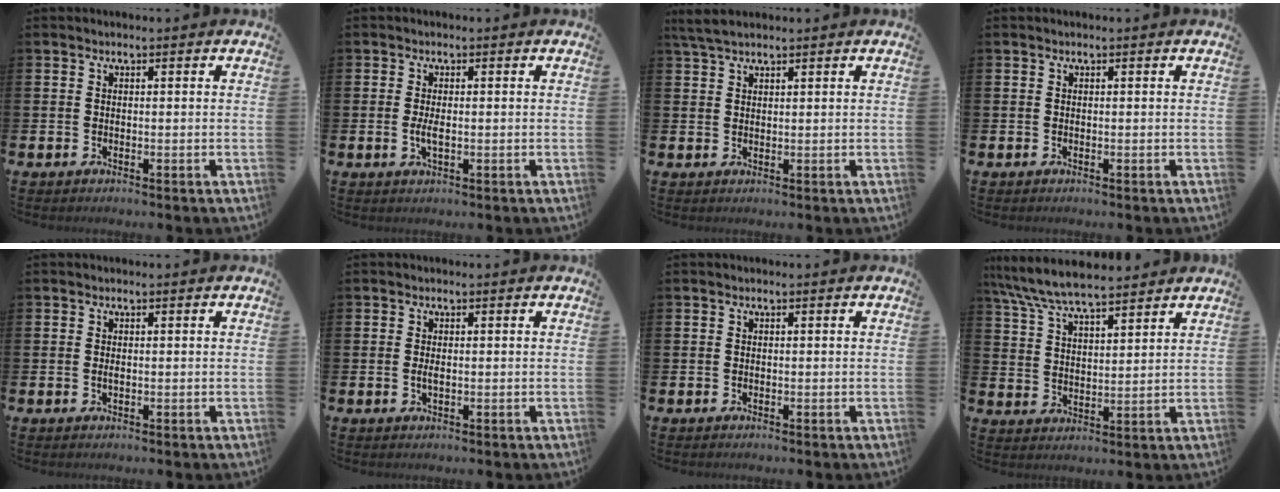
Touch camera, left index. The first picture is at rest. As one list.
[{"total": 2.1, "force": [-0.2, 0.8, 1.9], "torque": [-0.030, -0.001, -0.005]}, {"total": 3.0, "force": [2.5, 0.8, 1.5], "torque": [-0.033, 0.000, 0.046]}, {"total": 0.0}, {"total": 0.7, "force": [0.0, 0.3, 0.6], "torque": [-0.015, 0.002, 0.000]}, {"total": 1.2, "force": [0.0, 0.5, 1.1], "torque": [-0.018, 0.000, -0.003]}, {"total": 0.0}, {"total": 7.6, "force": [7.2, 1.2, 2.3], "torque": [-0.075, -0.030, 0.131]}]